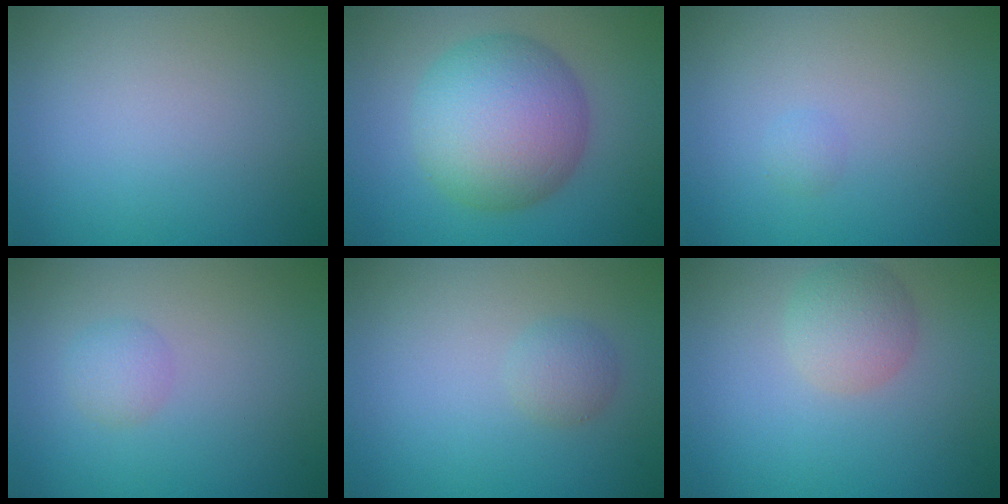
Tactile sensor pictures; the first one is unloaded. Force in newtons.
{"total": 9.2, "press": 9.2, "slide": 0.4}
{"total": 0.6, "press": 0.6, "slide": 0.0}
{"total": 1.4, "press": 1.4, "slide": 0.0}
{"total": 1.5, "press": 1.5, "slide": 0.0}
{"total": 3.0, "press": 3.0, "slide": 0.1}